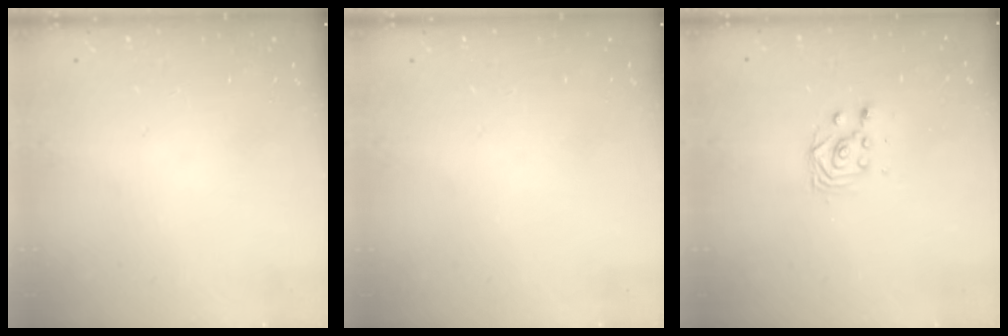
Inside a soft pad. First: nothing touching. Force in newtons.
{"total": 0.0}
{"total": 2.8, "press": 2.5, "slide": 1.3}